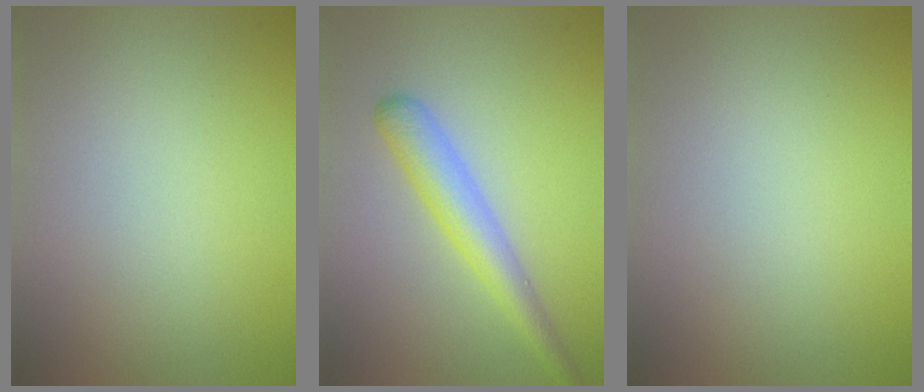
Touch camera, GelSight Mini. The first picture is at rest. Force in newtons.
{"total": 3.5, "press": 3.5, "slide": 0.1}
{"total": 0.0}